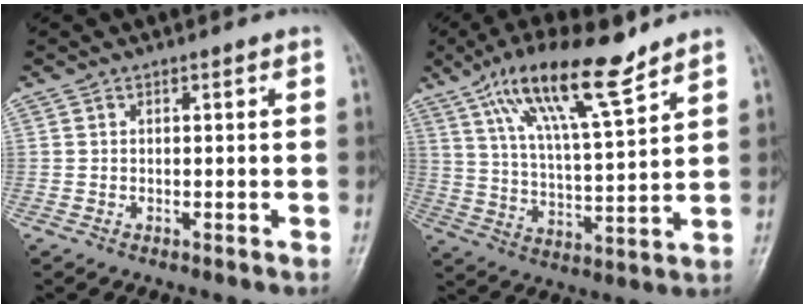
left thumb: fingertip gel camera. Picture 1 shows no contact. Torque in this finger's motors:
{"motor_torque": [0.38, 0.35, 1.62, -1.15, 0.60]}